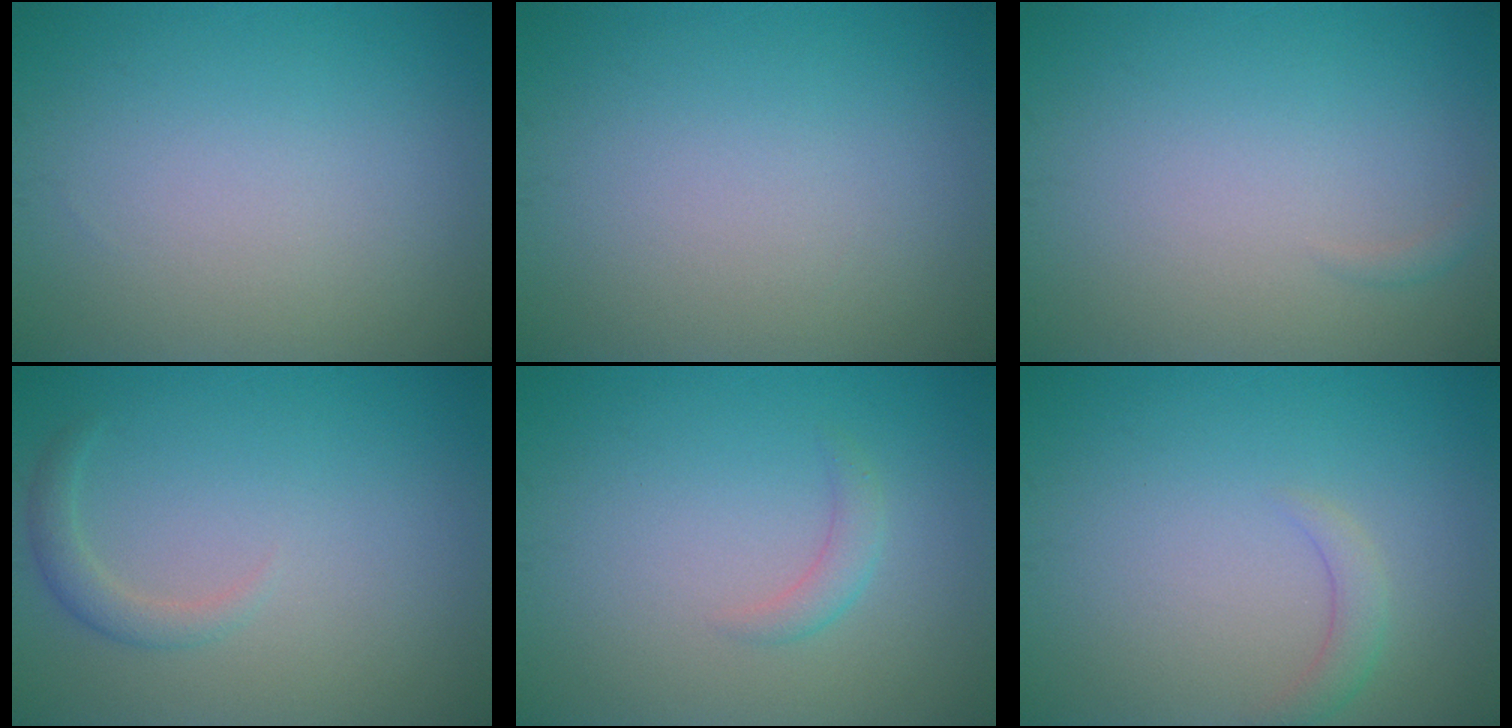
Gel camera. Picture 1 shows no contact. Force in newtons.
{"total": 0.0}
{"total": 0.5, "press": 0.5, "slide": 0.0}
{"total": 1.5, "press": 1.5, "slide": 0.1}
{"total": 1.4, "press": 1.4, "slide": 0.0}
{"total": 1.5, "press": 1.5, "slide": 0.2}